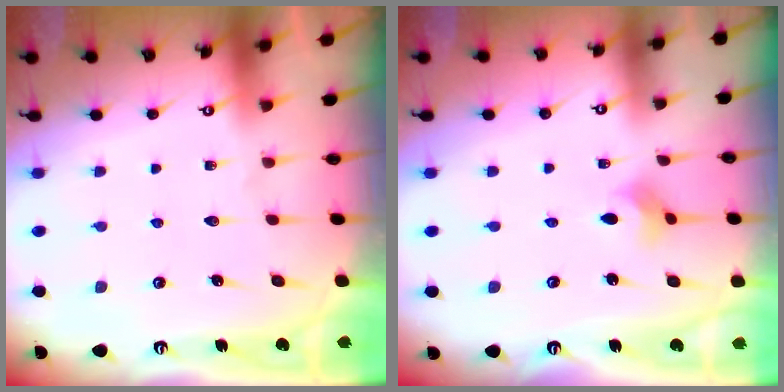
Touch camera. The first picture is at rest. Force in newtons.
{"total": 2.6, "press": 2.6, "slide": 0.5}